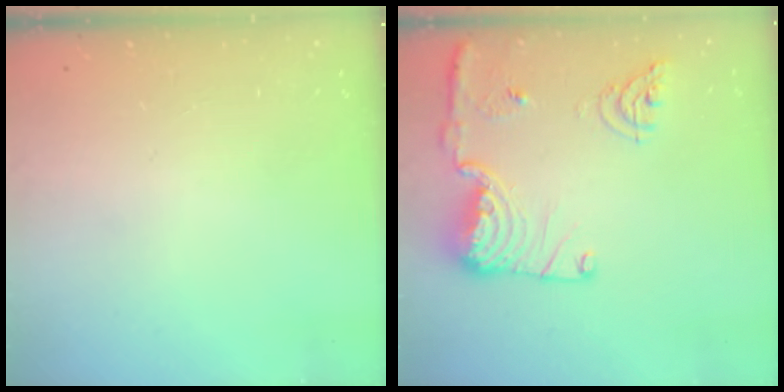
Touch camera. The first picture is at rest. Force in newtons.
{"total": 15.2, "press": 14.8, "slide": 3.3}